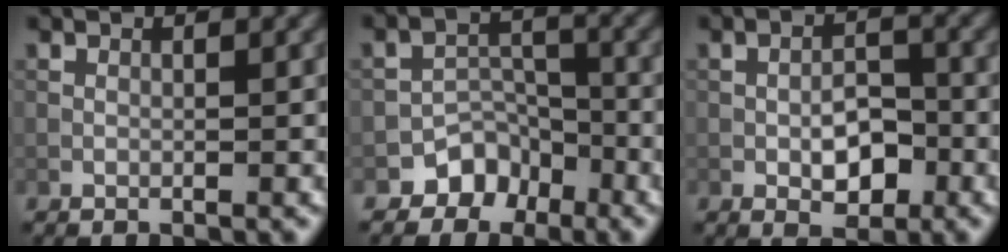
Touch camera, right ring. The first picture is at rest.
{"total": 3.4, "force": [-2.5, 2.3, 0.6], "torque": [0.008, 0.007, -0.040]}
{"total": 3.7, "force": [-1.4, 2.0, 2.8], "torque": [-0.043, 0.003, -0.021]}